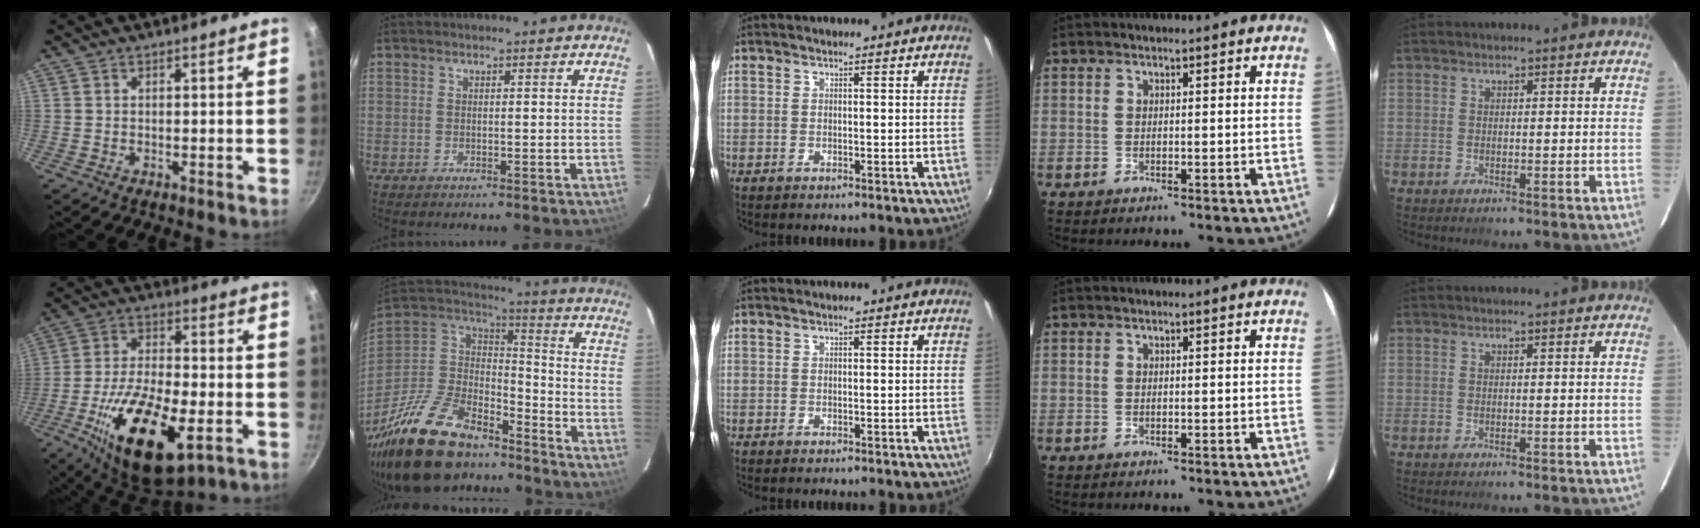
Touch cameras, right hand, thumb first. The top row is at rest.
{"thumb": {"total": 22.2, "force": [-7.8, 9.6, 18.4], "torque": [-0.321, 0.013, -0.130]}, "index": {"total": 26.7, "force": [-19.7, 12.2, 13.1], "torque": [-0.286, 0.006, -0.317]}}